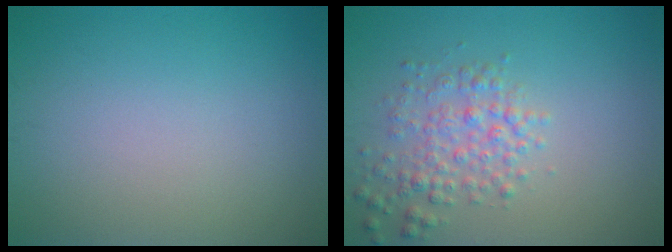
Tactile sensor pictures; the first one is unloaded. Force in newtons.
{"total": 3.2, "press": 3.2, "slide": 0.1}